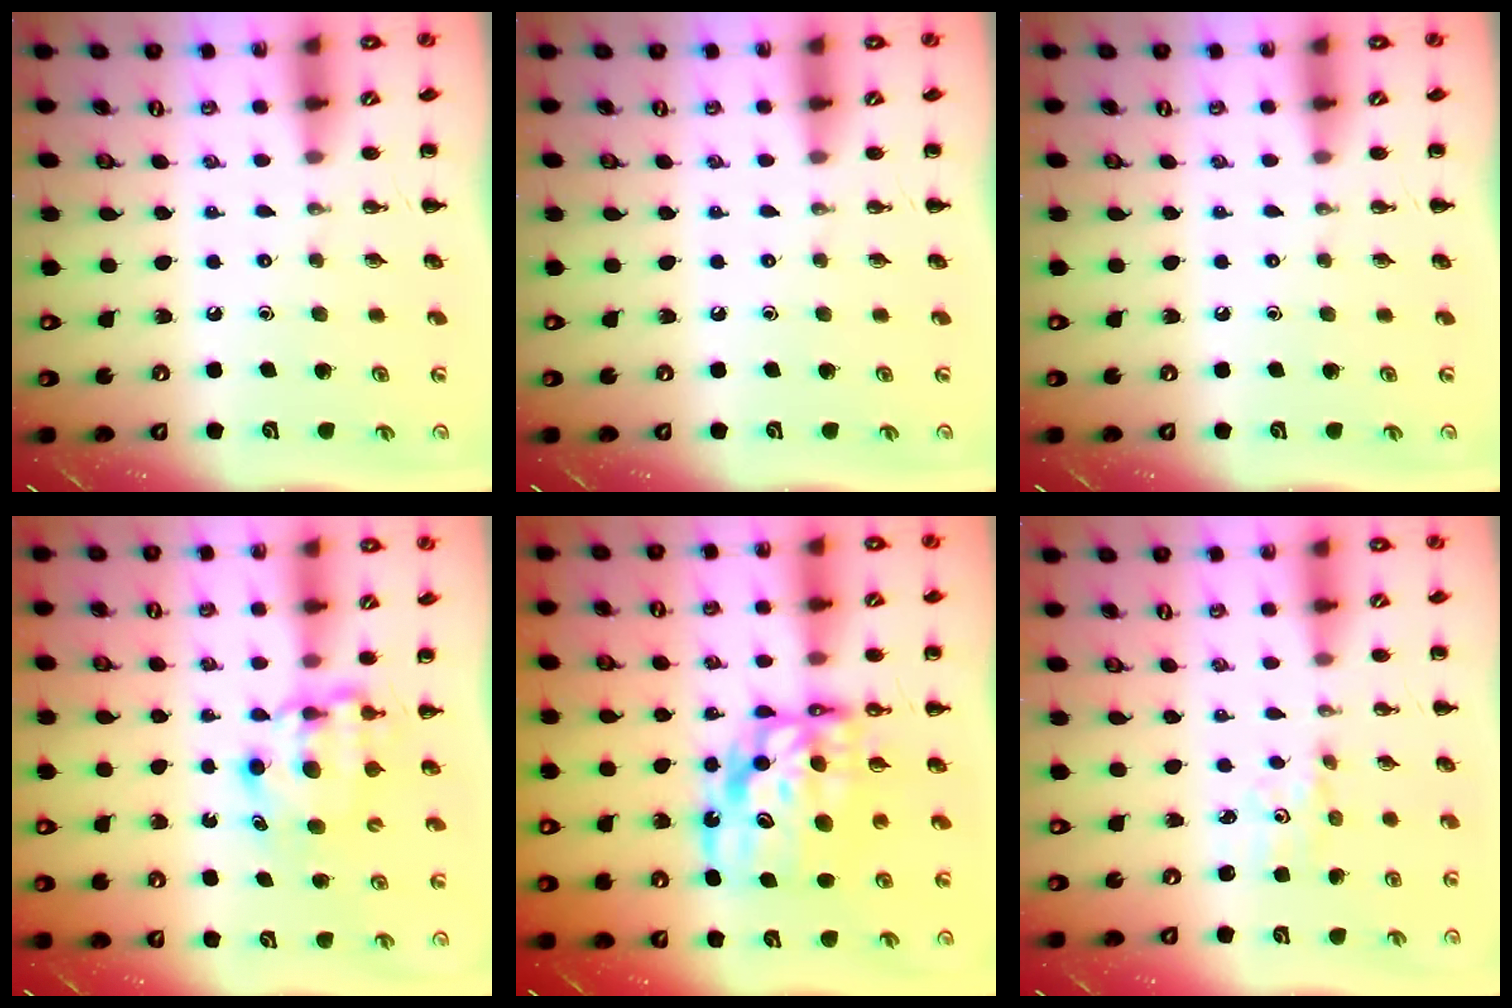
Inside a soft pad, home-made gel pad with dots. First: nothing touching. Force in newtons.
{"total": 0.0}
{"total": 0.0}
{"total": 6.6, "press": 6.5, "slide": 1.0}
{"total": 14.0, "press": 13.5, "slide": 3.8}
{"total": 2.0, "press": 1.9, "slide": 0.7}